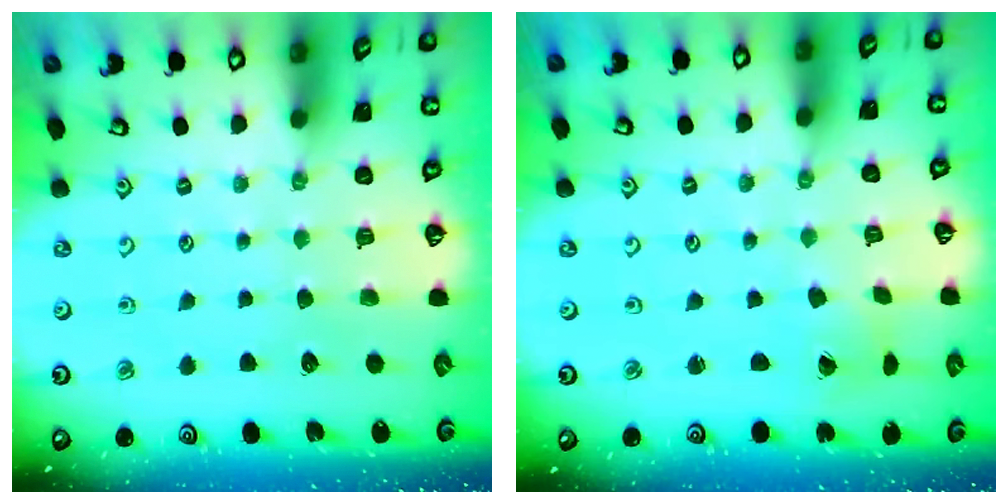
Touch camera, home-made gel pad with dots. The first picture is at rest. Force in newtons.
{"total": 2.1, "press": 2.1, "slide": 0.2}